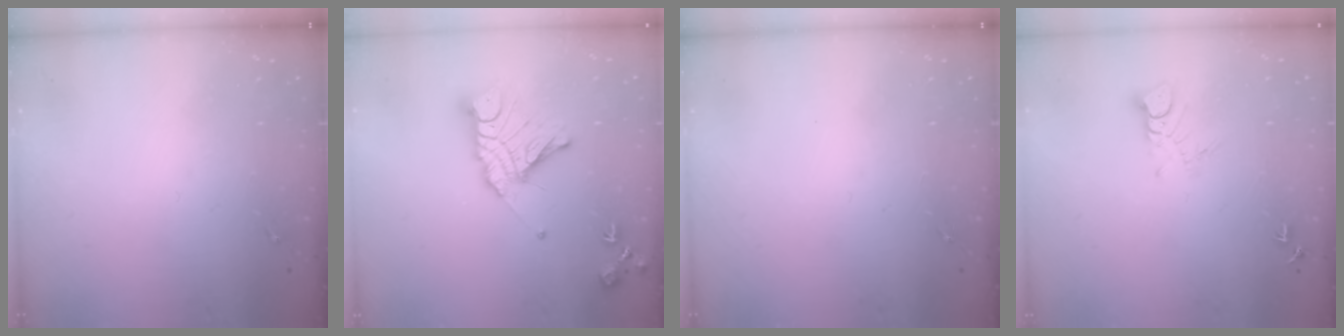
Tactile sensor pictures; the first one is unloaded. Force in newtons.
{"total": 15.8, "press": 15.7, "slide": 1.4}
{"total": 0.0}
{"total": 4.3, "press": 4.3, "slide": 0.4}